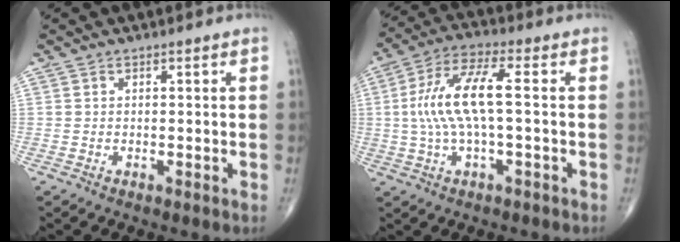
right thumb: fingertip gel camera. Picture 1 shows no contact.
{"total": 11.9, "force": [0.4, 3.5, 11.4], "torque": [-0.249, 0.029, 0.004]}